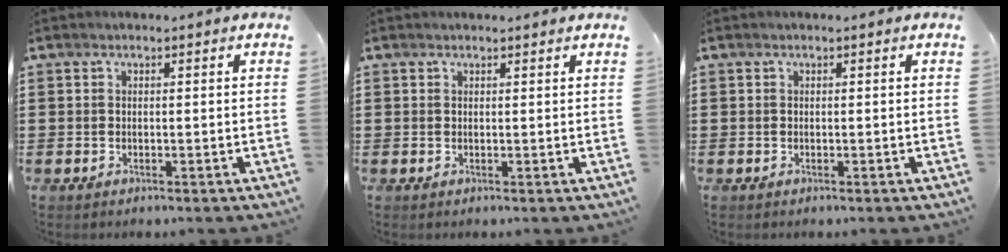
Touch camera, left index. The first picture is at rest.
{"total": 0.6, "force": [0.5, 0.0, 0.2], "torque": [-0.005, 0.000, 0.011]}
{"total": 0.0}